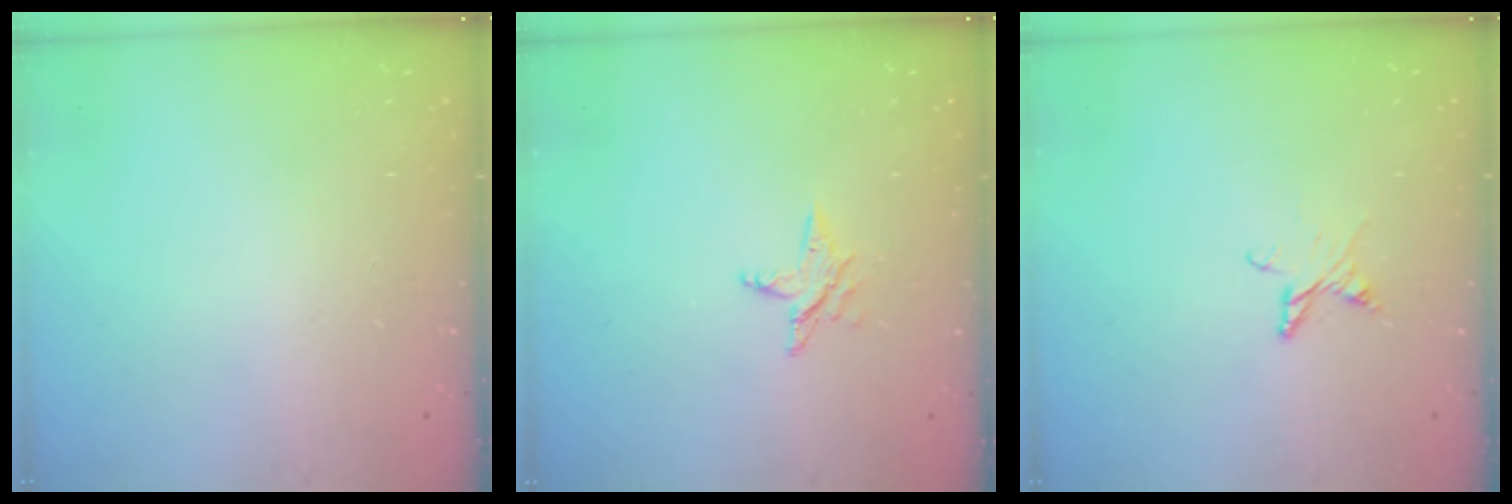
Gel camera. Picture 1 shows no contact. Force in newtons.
{"total": 3.5, "press": 3.4, "slide": 0.3}
{"total": 4.5, "press": 4.4, "slide": 0.4}